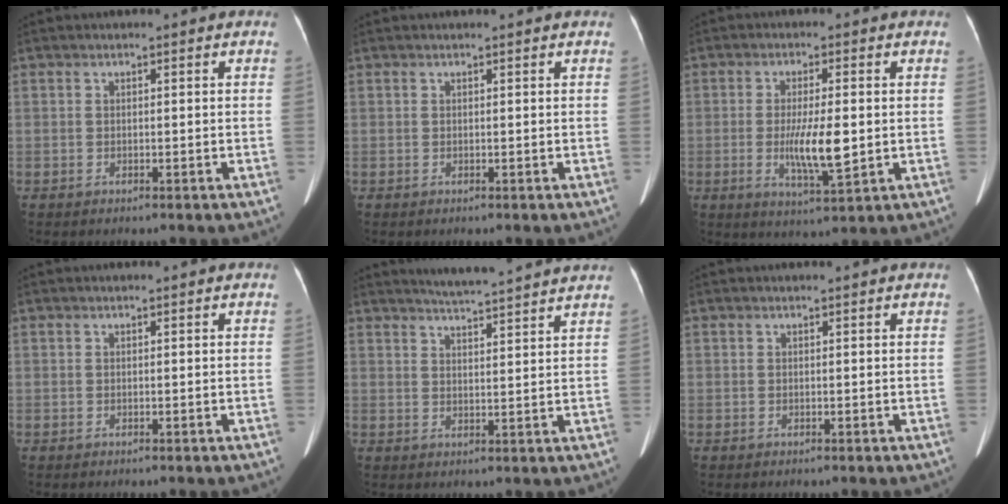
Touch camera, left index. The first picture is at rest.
{"total": 0.9, "force": [0.9, 0.0, 0.3], "torque": [-0.012, 0.007, 0.010]}
{"total": 7.3, "force": [-0.6, 1.4, 7.1], "torque": [-0.132, -0.014, -0.010]}
{"total": 0.7, "force": [0.7, 0.1, 0.2], "torque": [-0.011, 0.009, 0.006]}
{"total": 10.7, "force": [10.0, -0.7, 3.8], "torque": [-0.064, 0.011, 0.128]}
{"total": 1.3, "force": [1.2, -0.1, 0.4], "torque": [-0.013, 0.007, 0.015]}